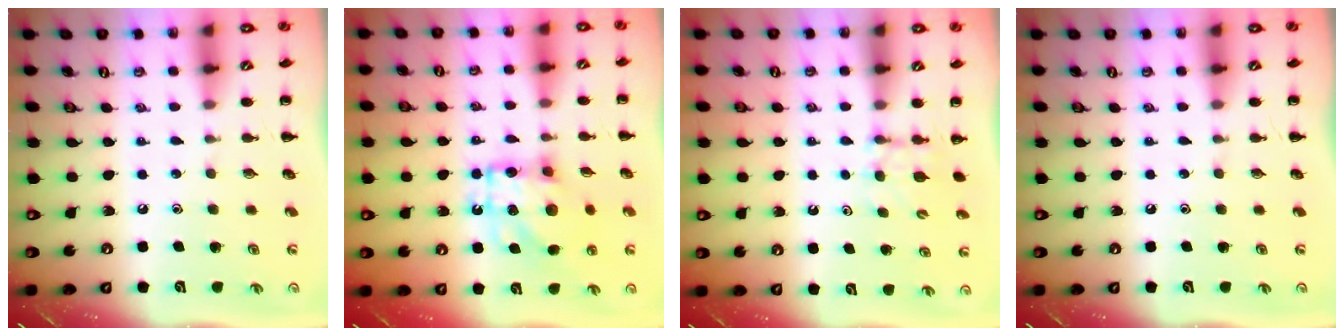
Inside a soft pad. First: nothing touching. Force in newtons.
{"total": 12.6, "press": 12.6, "slide": 1.2}
{"total": 4.9, "press": 4.7, "slide": 1.4}
{"total": 0.0}